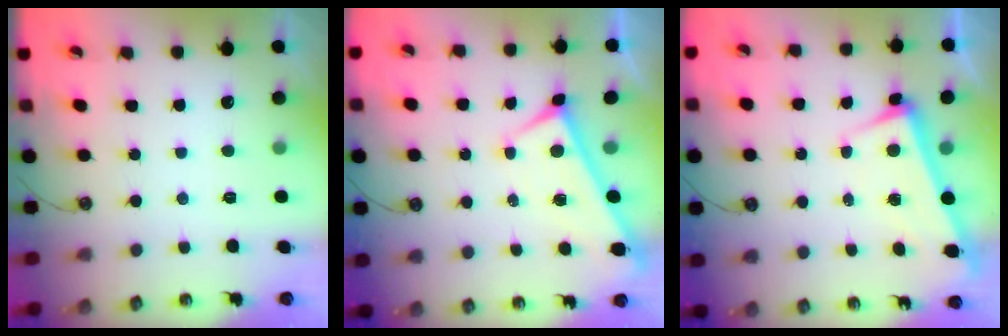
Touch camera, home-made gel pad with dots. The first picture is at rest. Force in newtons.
{"total": 0.0}
{"total": 3.4, "press": 3.2, "slide": 1.1}